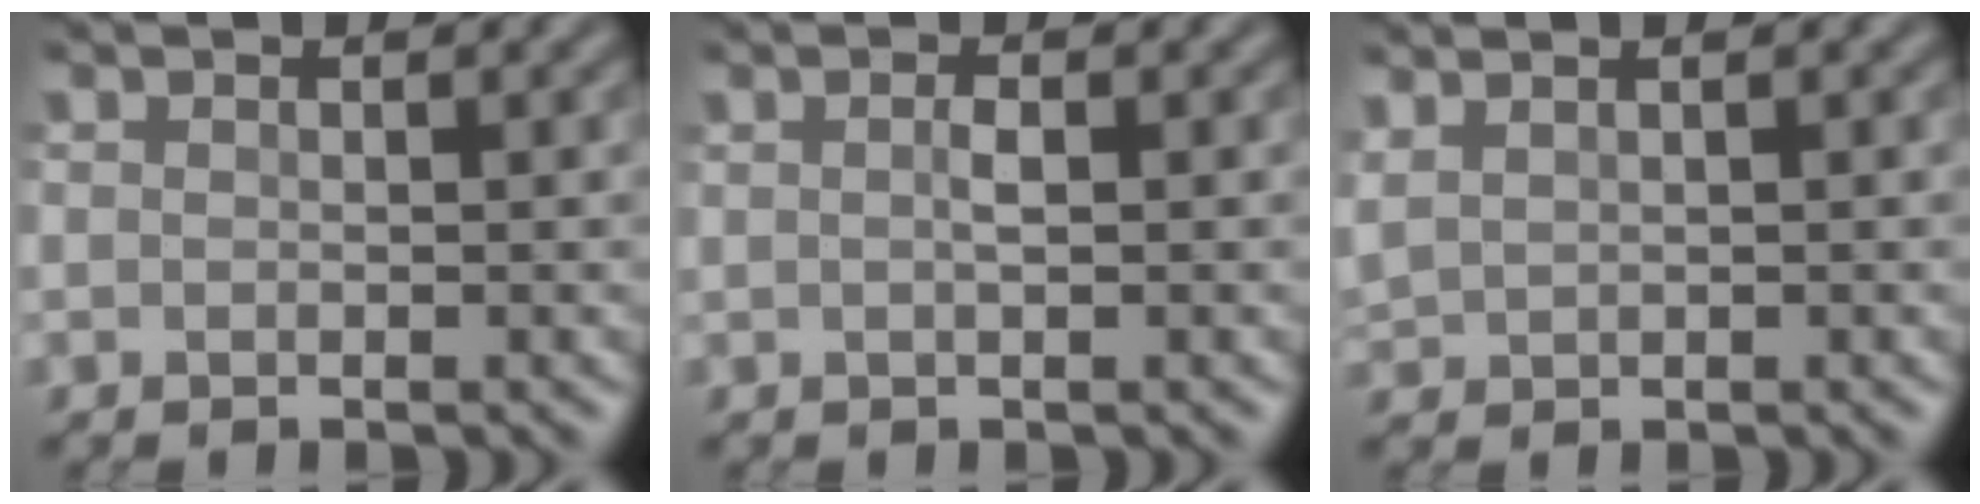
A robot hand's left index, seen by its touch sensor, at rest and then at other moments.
{"total": 1.0, "force": [0.0, 0.2, 1.0], "torque": [-0.024, 0.001, -0.001]}
{"total": 1.6, "force": [1.2, 0.6, 0.8], "torque": [-0.025, 0.007, 0.031]}